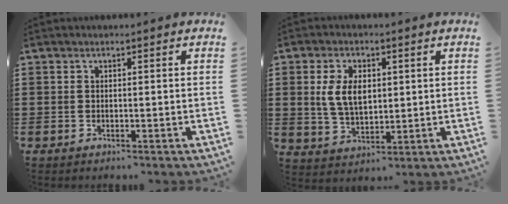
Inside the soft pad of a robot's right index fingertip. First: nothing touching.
{"total": 6.5, "force": [1.1, 3.9, 5.0], "torque": [-0.113, 0.005, 0.012]}